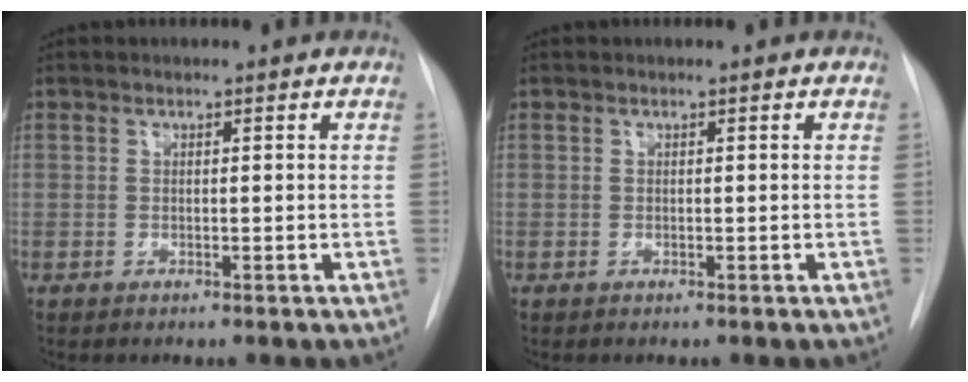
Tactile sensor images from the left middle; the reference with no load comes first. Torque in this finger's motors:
{"motor_torque": [0.00, 0.00, 0.00, 0.00]}